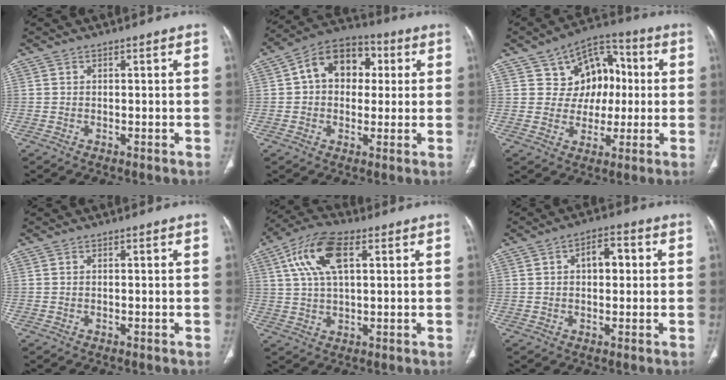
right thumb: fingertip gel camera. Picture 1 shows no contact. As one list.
[{"total": 12.2, "force": [2.3, 9.1, 7.9], "torque": [-0.084, 0.019, 0.025]}, {"total": 11.6, "force": [1.9, 9.7, 6.1], "torque": [-0.025, 0.018, 0.027]}, {"total": 0.0}, {"total": 11.6, "force": [4.1, 5.3, 9.5], "torque": [-0.193, 0.014, 0.075]}, {"total": 5.7, "force": [1.2, 3.2, 4.6], "torque": [-0.059, 0.013, 0.013]}]